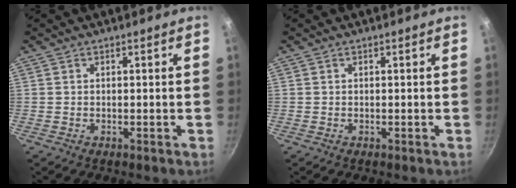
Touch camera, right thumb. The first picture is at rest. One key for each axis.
{"total": 0.0}